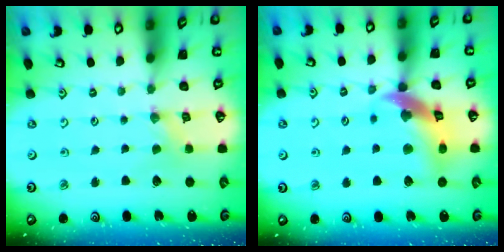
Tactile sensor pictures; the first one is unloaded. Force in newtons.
{"total": 14.4, "press": 14.3, "slide": 2.0}